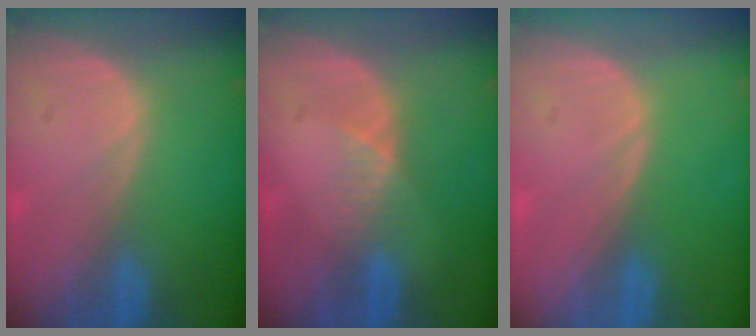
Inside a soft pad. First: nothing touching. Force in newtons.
{"total": 2.6, "press": 2.2, "slide": 1.4}
{"total": 0.0}